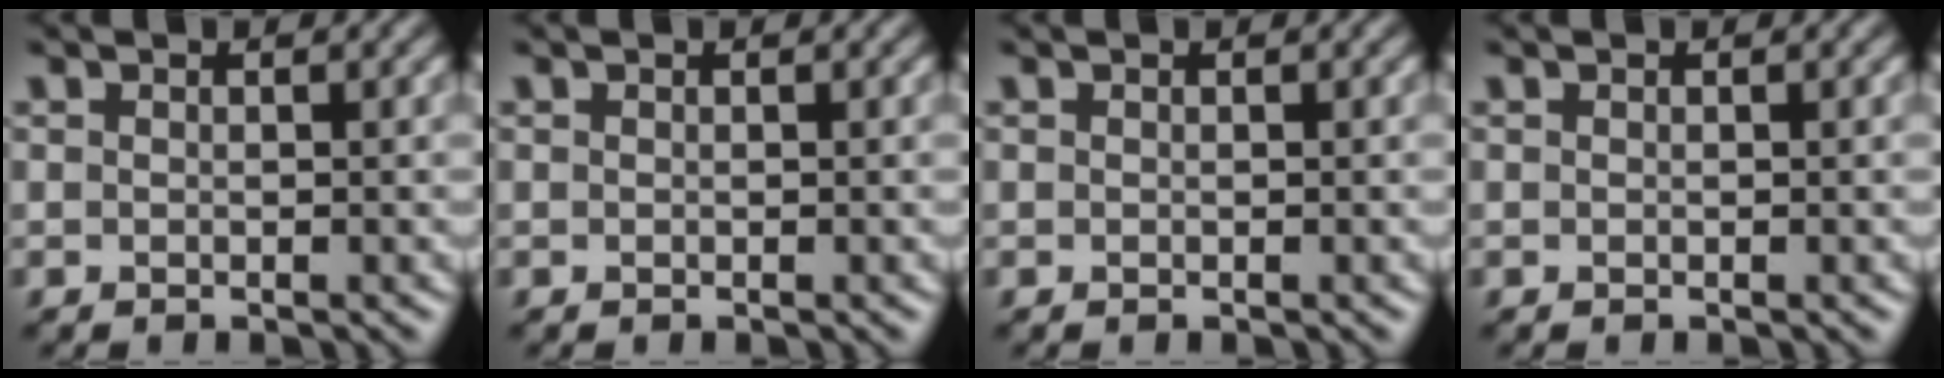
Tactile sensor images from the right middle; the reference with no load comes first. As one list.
[{"total": 0.0}, {"total": 0.0}, {"total": 0.0}]